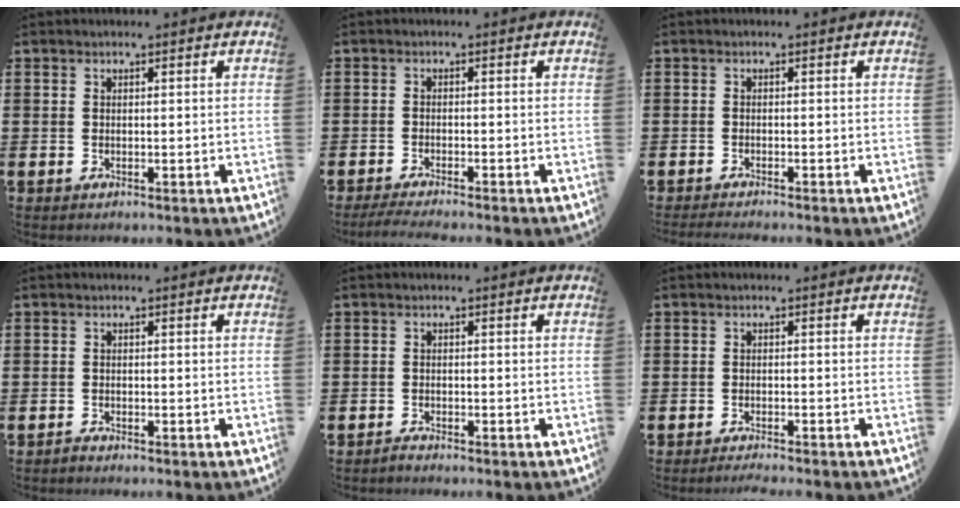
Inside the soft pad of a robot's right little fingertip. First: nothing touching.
{"total": 1.4, "force": [-1.1, 0.0, 1.0], "torque": [-0.015, 0.001, -0.020]}
{"total": 0.8, "force": [-0.8, -0.1, 0.3], "torque": [-0.006, -0.002, -0.015]}
{"total": 0.7, "force": [-0.7, 0.1, 0.1], "torque": [-0.004, -0.003, -0.014]}
{"total": 0.6, "force": [-0.6, 0.1, 0.1], "torque": [-0.004, -0.002, -0.011]}
{"total": 1.2, "force": [-1.1, -0.2, 0.3], "torque": [-0.005, -0.001, -0.022]}